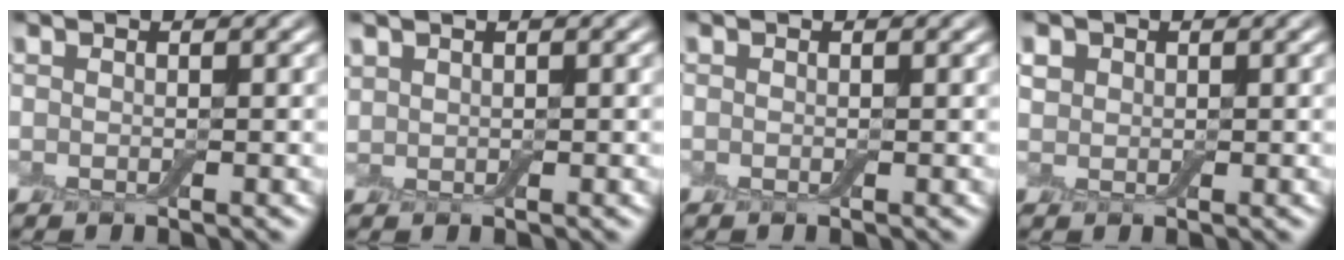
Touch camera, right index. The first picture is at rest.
{"total": 0.8, "force": [0.5, 0.5, 0.1], "torque": [-0.004, 0.002, 0.016]}
{"total": 0.0}
{"total": 1.0, "force": [0.3, 1.0, 0.1], "torque": [-0.003, 0.001, 0.008]}